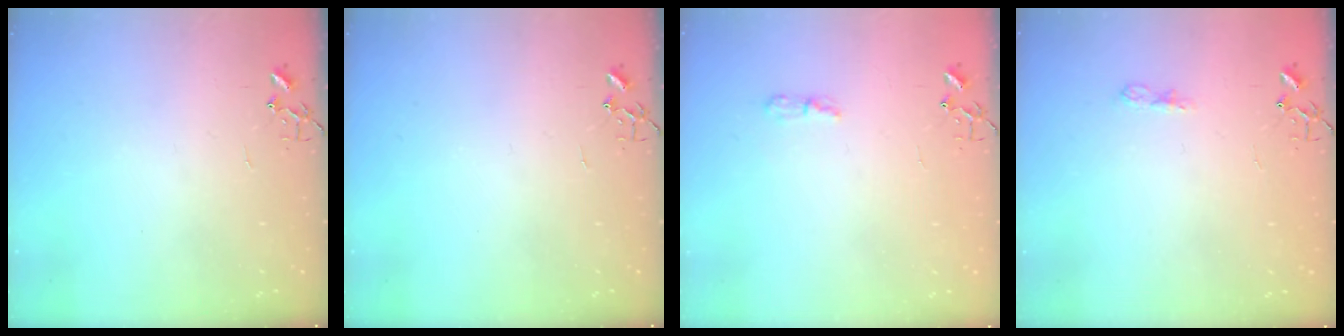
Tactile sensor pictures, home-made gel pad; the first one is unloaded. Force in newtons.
{"total": 0.0}
{"total": 4.7, "press": 4.7, "slide": 0.7}
{"total": 6.2, "press": 6.2, "slide": 0.8}